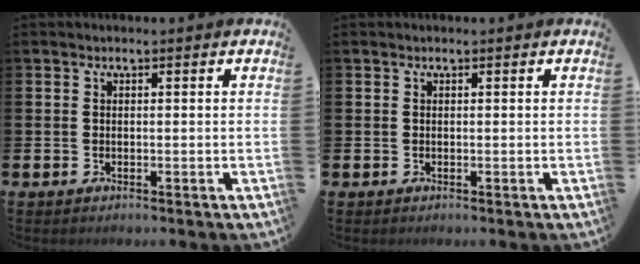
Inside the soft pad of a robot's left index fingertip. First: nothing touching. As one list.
[{"total": 0.0}]